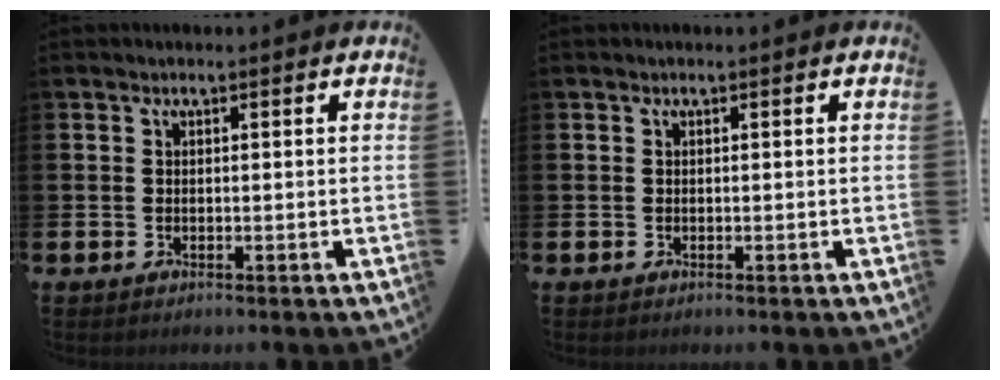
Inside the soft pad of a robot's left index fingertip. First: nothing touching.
{"total": 0.0}